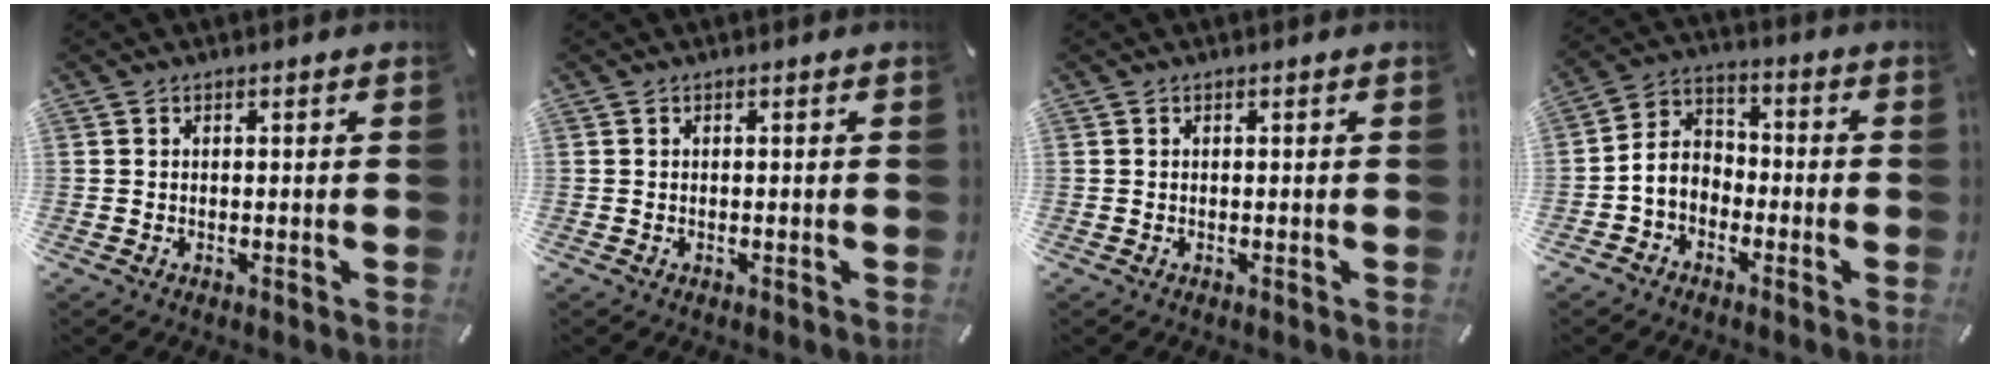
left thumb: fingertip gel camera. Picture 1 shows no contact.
{"total": 0.0}
{"total": 0.0}
{"total": 5.9, "force": [-2.6, 4.8, 2.0], "torque": [-0.059, 0.010, -0.057]}